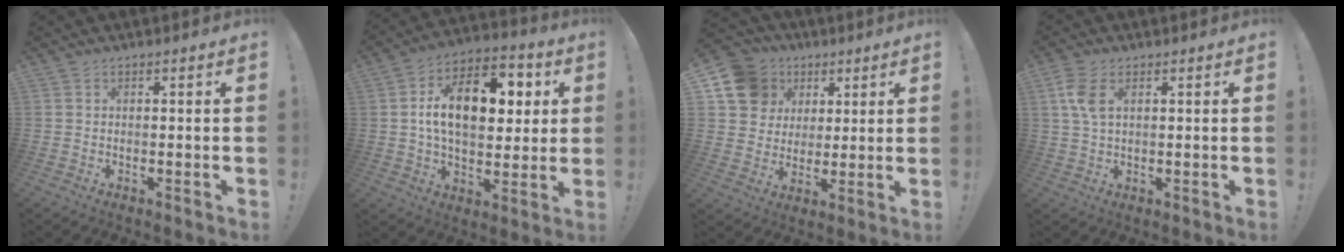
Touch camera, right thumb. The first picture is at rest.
{"total": 17.6, "force": [3.3, 10.7, 13.6], "torque": [-0.203, 0.003, 0.057]}
{"total": 13.8, "force": [5.7, 11.8, 4.5], "torque": [-0.064, -0.027, 0.124]}
{"total": 6.3, "force": [2.0, 3.3, 4.9], "torque": [-0.098, -0.003, 0.037]}